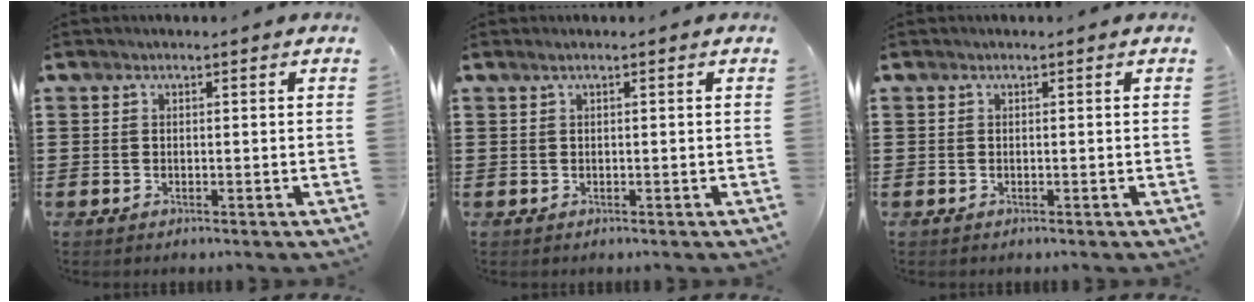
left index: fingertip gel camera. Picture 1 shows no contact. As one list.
[{"total": 0.5, "force": [0.0, 0.0, 0.5], "torque": [-0.008, -0.003, 0.001]}, {"total": 0.0}]